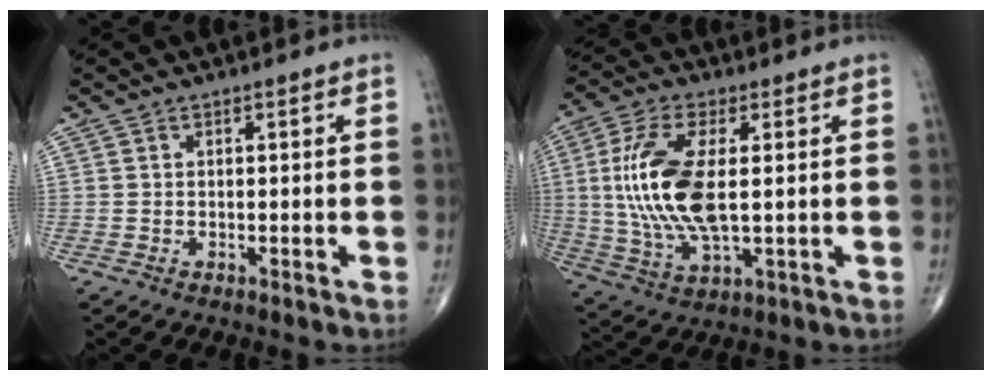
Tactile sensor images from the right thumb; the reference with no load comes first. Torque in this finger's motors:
{"motor_torque": [0.02, 1.28, 1.57, 0.17, 0.55]}